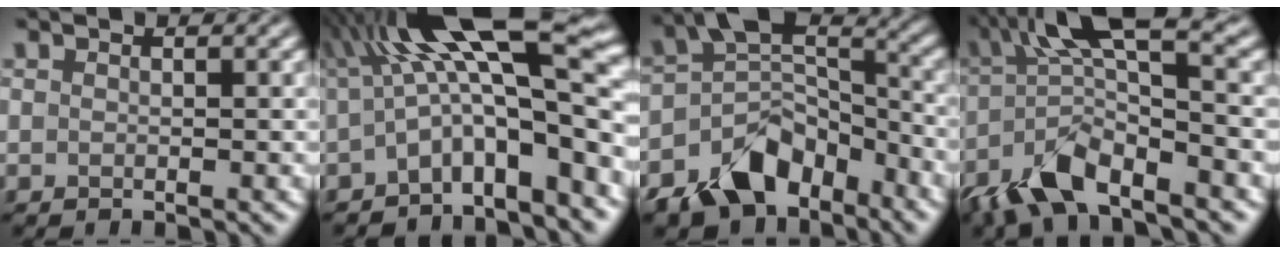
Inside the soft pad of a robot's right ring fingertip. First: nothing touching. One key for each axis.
{"total": 13.1, "fx": -0.5, "fy": 3.5, "fz": 12.6, "tx": -0.186, "ty": 0.032, "tz": -0.015}
{"total": 8.9, "fx": -5.6, "fy": 5.3, "fz": 4.4, "tx": -0.063, "ty": 0.003, "tz": -0.116}
{"total": 8.9, "fx": -3.7, "fy": 2.5, "fz": 7.6, "tx": -0.156, "ty": 0.017, "tz": -0.083}